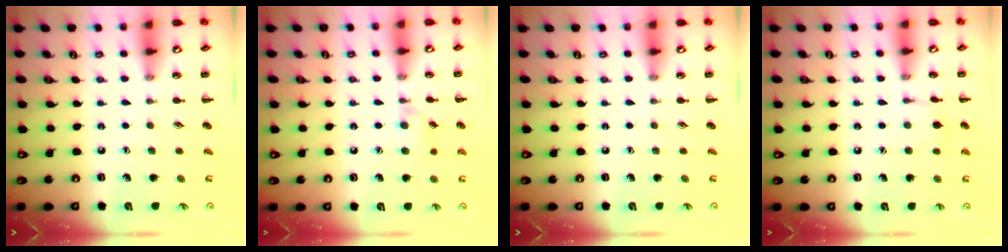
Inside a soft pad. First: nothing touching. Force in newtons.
{"total": 7.3, "press": 7.0, "slide": 2.0}
{"total": 0.0}
{"total": 6.2, "press": 5.9, "slide": 1.9}